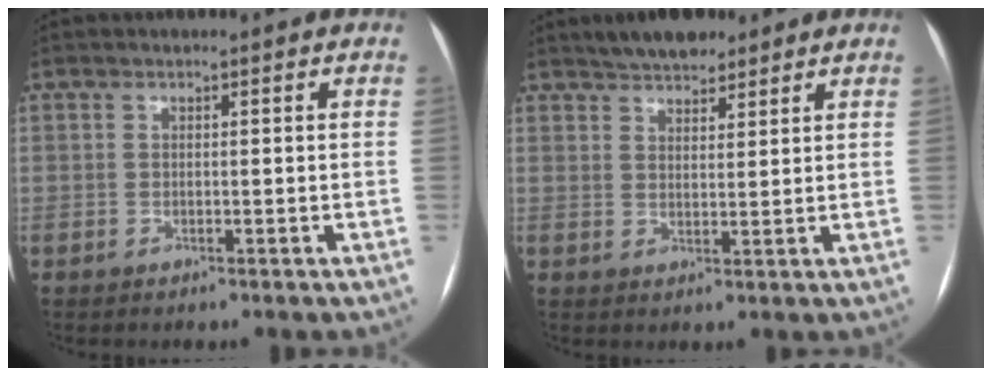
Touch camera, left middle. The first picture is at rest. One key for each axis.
{"total": 6.0, "fx": 5.0, "fy": 2.2, "fz": 2.6, "tx": -0.042, "ty": 0.014, "tz": 0.085}